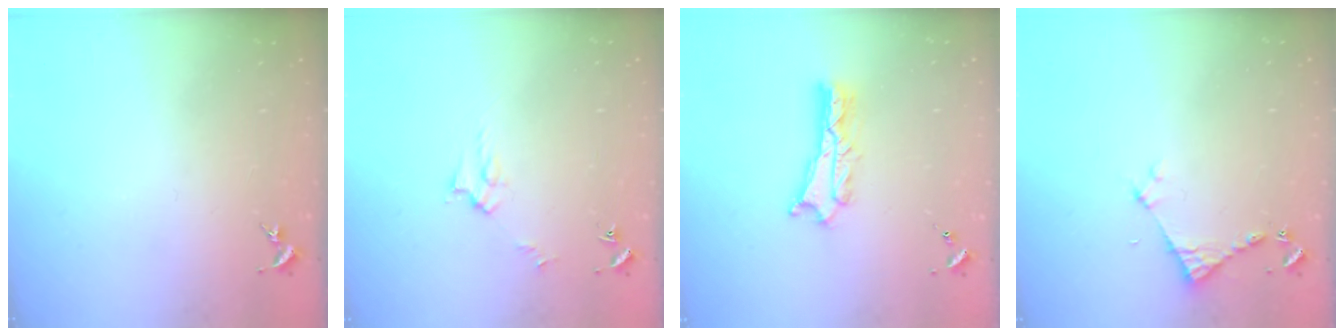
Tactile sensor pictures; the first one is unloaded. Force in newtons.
{"total": 3.0, "press": 3.0, "slide": 0.3}
{"total": 2.4, "press": 2.4, "slide": 0.2}
{"total": 3.9, "press": 3.9, "slide": 0.3}